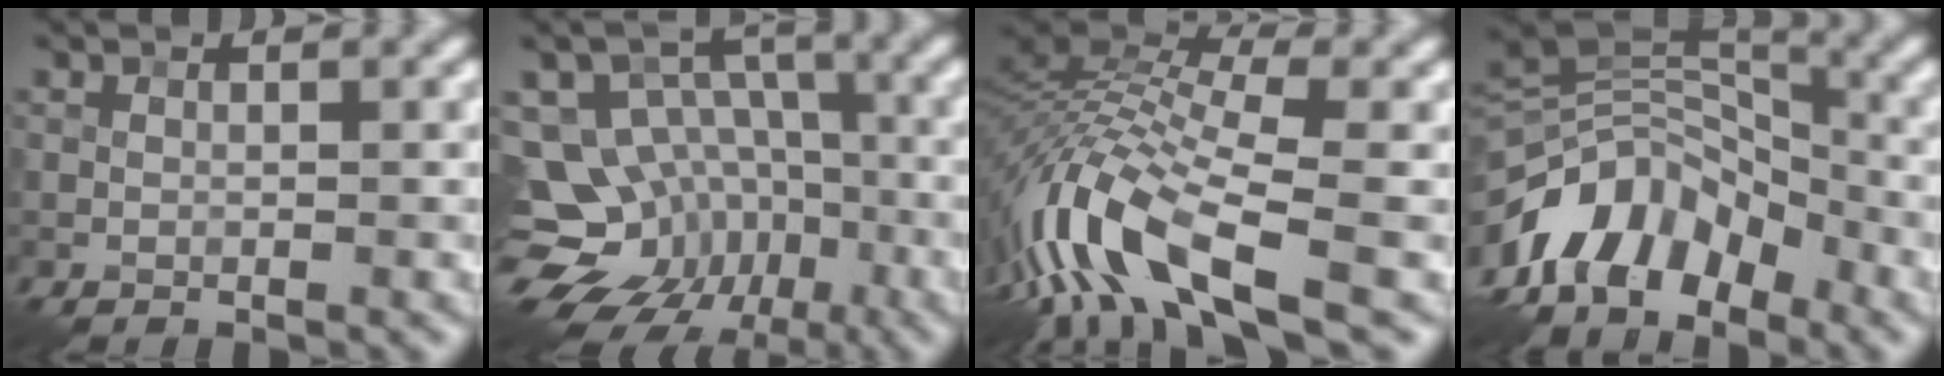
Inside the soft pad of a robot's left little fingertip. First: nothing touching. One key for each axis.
{"total": 15.1, "fx": -7.2, "fy": 12.2, "fz": 5.2, "tx": -0.095, "ty": -0.017, "tz": -0.122}
{"total": 12.1, "fx": -5.4, "fy": 4.7, "fz": 9.8, "tx": -0.202, "ty": 0.005, "tz": -0.108}
{"total": 10.3, "fx": -6.0, "fy": 5.6, "fz": 6.2, "tx": -0.101, "ty": 0.017, "tz": -0.129}